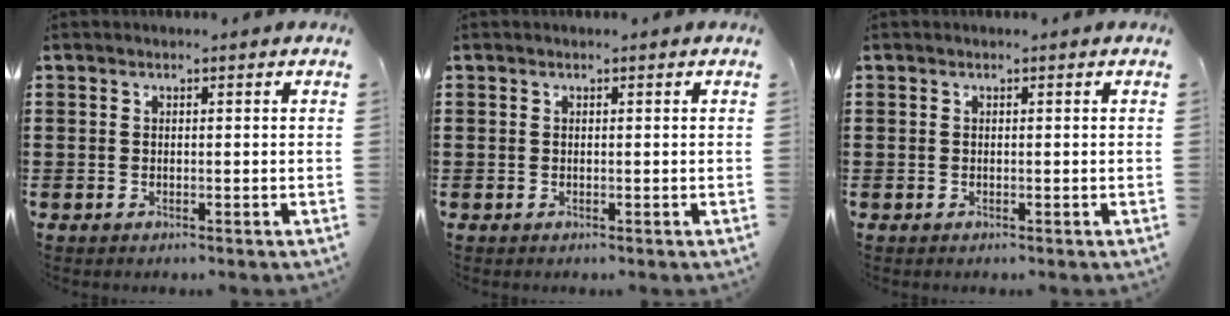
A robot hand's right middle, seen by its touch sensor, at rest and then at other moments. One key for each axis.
{"total": 0.0}
{"total": 0.0}